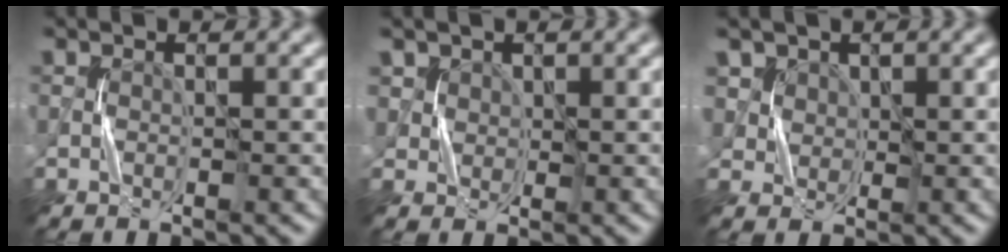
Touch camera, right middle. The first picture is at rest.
{"total": 2.7, "force": [1.5, 2.1, 0.7], "torque": [-0.028, -0.008, 0.042]}
{"total": 4.2, "force": [2.4, 3.2, 1.2], "torque": [-0.044, -0.009, 0.053]}